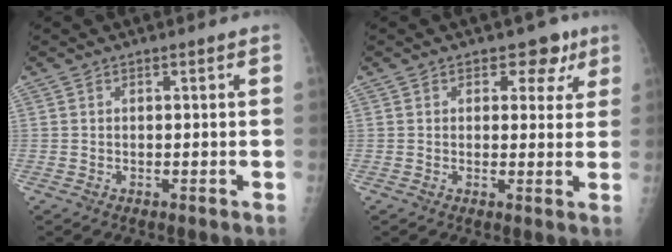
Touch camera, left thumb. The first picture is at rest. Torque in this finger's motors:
{"motor_torque": [0.05, 0.16, -0.28, -0.08, 0.01]}